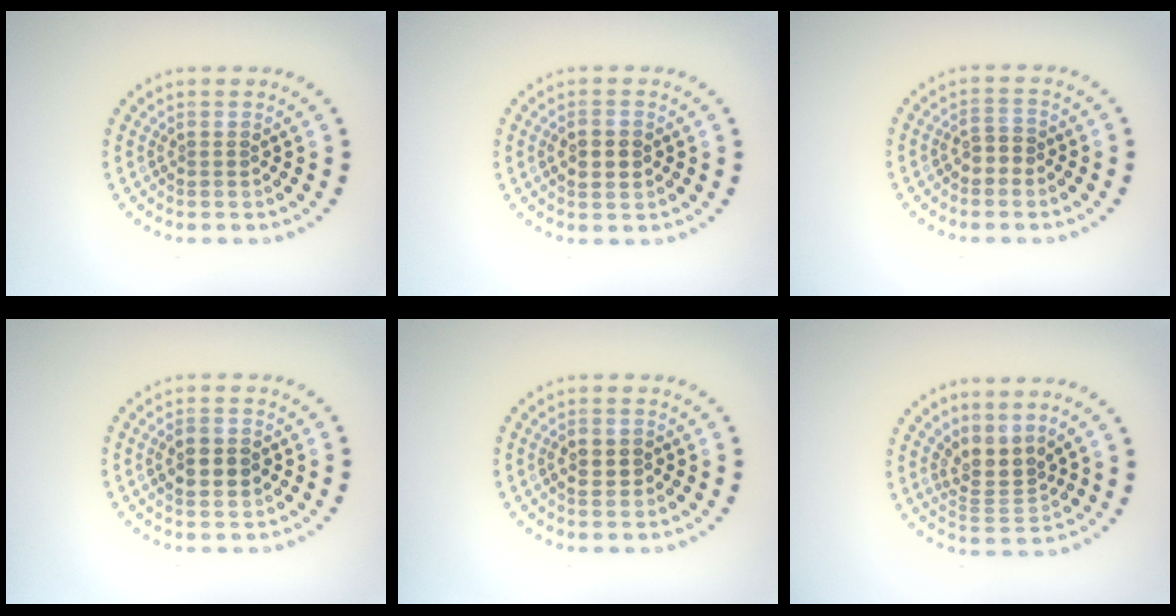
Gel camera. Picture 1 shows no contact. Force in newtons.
{"total": 2.2, "press": 2.1, "slide": 0.1}
{"total": 1.6, "press": 1.5, "slide": 0.6}
{"total": 2.5, "press": 2.5, "slide": 0.2}
{"total": 1.5, "press": 1.5, "slide": 0.2}
{"total": 3.0, "press": 2.1, "slide": 2.1}